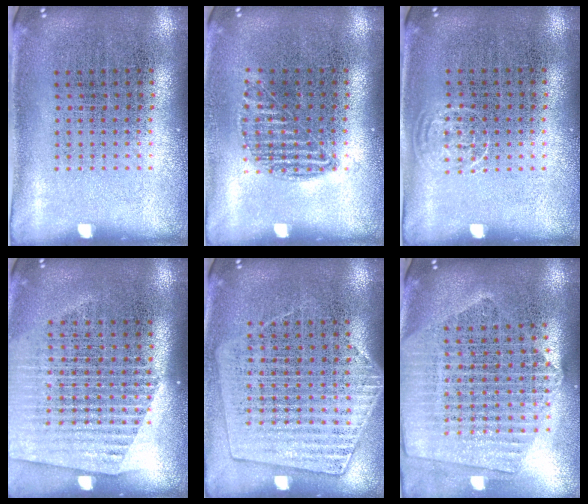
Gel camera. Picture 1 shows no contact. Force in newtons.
{"total": 0.9, "press": 0.9, "slide": 0.4}
{"total": 0.6, "press": 0.4, "slide": 0.4}
{"total": 1.6, "press": 1.5, "slide": 0.5}
{"total": 1.4, "press": 1.3, "slide": 0.5}
{"total": 2.3, "press": 2.0, "slide": 1.1}